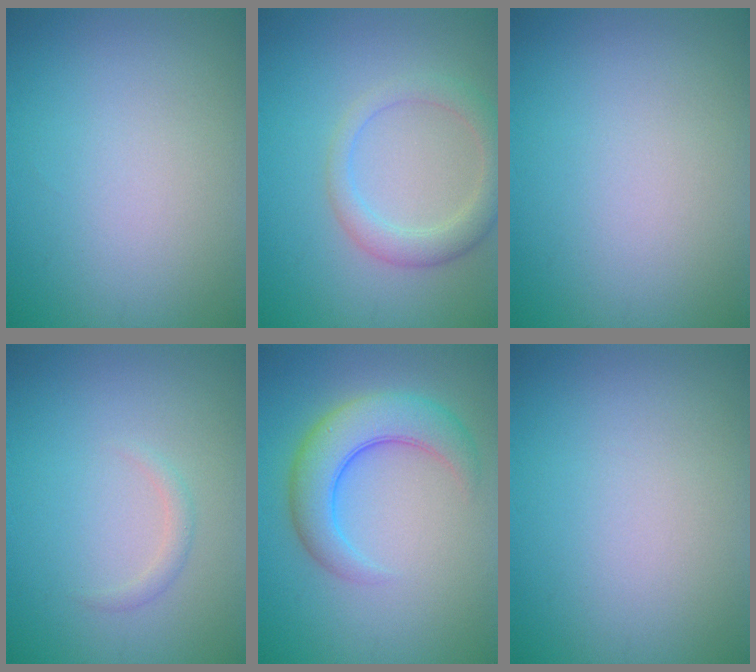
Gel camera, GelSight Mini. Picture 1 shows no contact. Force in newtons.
{"total": 3.1, "press": 3.1, "slide": 0.2}
{"total": 0.0}
{"total": 1.0, "press": 1.0, "slide": 0.0}
{"total": 5.7, "press": 5.7, "slide": 0.1}
{"total": 0.0}